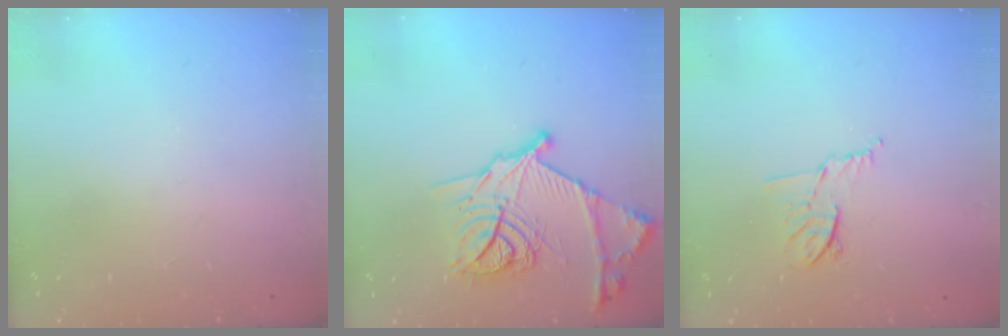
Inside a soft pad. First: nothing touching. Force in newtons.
{"total": 19.6, "press": 19.5, "slide": 1.5}
{"total": 7.4, "press": 7.3, "slide": 1.2}